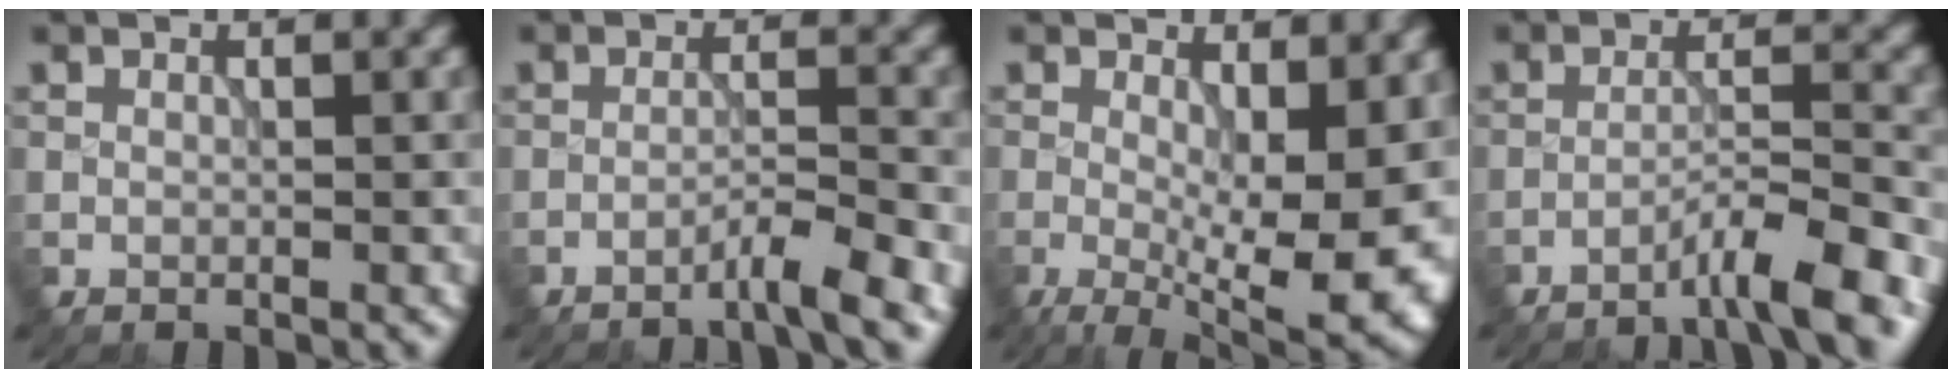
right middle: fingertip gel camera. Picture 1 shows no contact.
{"total": 3.6, "force": [-2.5, 0.3, 2.6], "torque": [-0.037, 0.007, -0.053]}
{"total": 11.6, "force": [-1.1, 4.4, 10.6], "torque": [-0.154, -0.020, -0.008]}
{"total": 5.1, "force": [-3.6, 0.3, 3.5], "torque": [-0.055, 0.012, -0.070]}